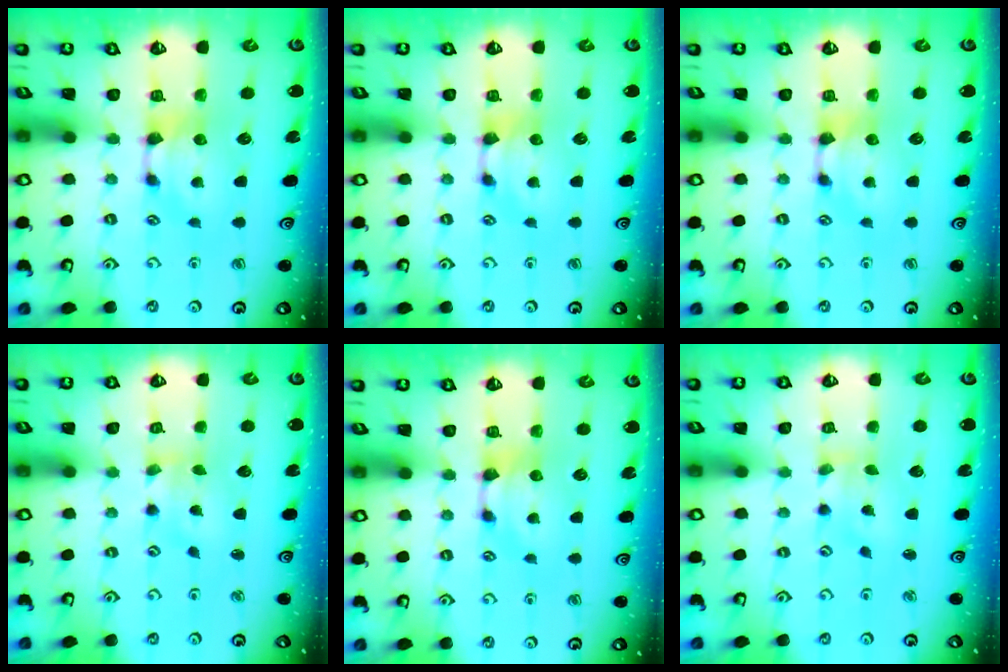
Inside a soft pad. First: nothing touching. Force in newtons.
{"total": 0.0}
{"total": 0.0}
{"total": 1.5, "press": 1.1, "slide": 1.0}
{"total": 0.0}
{"total": 2.2, "press": 2.0, "slide": 1.0}